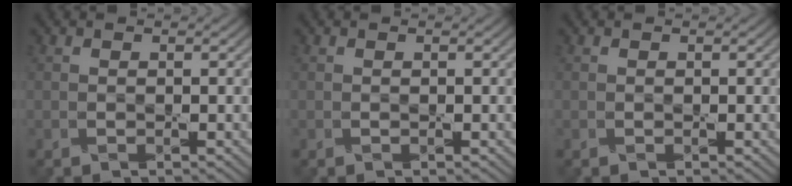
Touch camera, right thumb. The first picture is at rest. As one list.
[{"total": 0.0}, {"total": 0.0}]